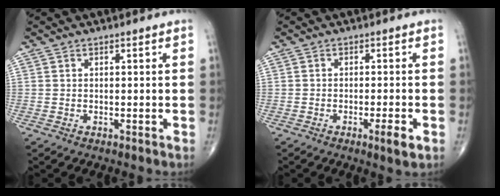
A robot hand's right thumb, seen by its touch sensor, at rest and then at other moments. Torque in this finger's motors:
{"motor_torque": [0.47, 0.75, -0.06, -0.02, 0.12]}